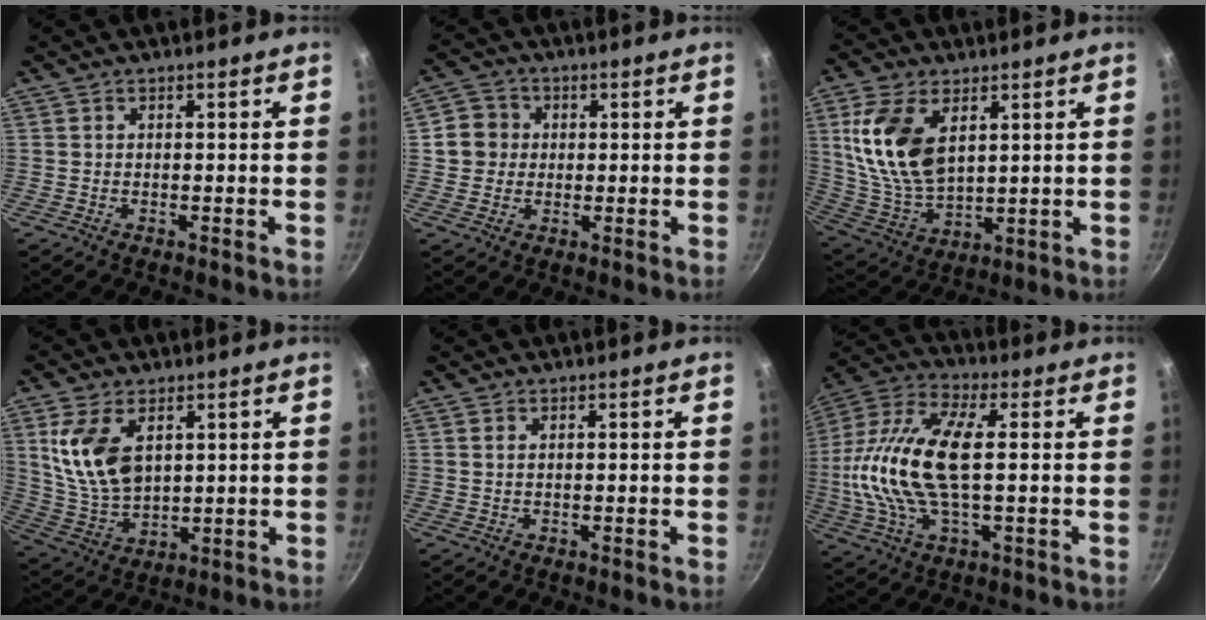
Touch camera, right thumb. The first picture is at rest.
{"total": 5.6, "force": [0.6, 5.3, 1.6], "torque": [0.005, 0.008, 0.000]}
{"total": 16.0, "force": [5.1, 9.2, 12.0], "torque": [-0.225, -0.025, 0.113]}
{"total": 13.0, "force": [4.2, 7.8, 9.6], "torque": [-0.171, -0.025, 0.096]}
{"total": 0.8, "force": [0.4, 0.4, 0.6], "torque": [-0.012, 0.002, 0.008]}
{"total": 19.6, "force": [0.8, 8.3, 17.7], "torque": [-0.366, 0.023, 0.002]}